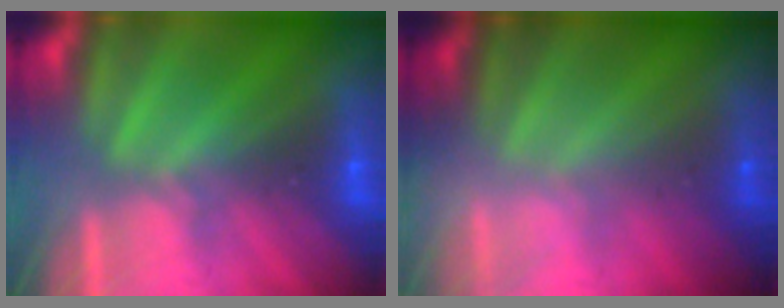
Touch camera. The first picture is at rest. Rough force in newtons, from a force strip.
{"total": 2.4}